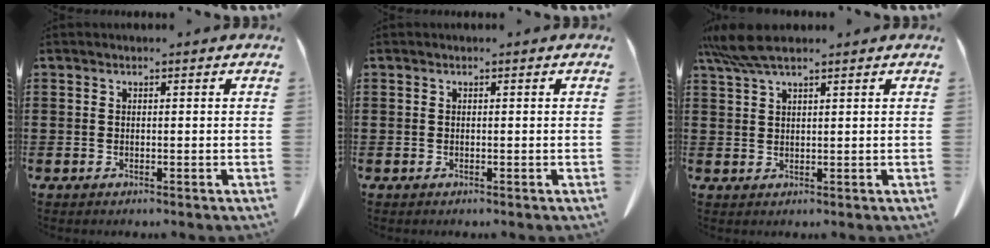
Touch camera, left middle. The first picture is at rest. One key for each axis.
{"total": 0.0}
{"total": 5.4, "fx": 4.0, "fy": 0.8, "fz": 3.5, "tx": -0.078, "ty": -0.002, "tz": 0.075}